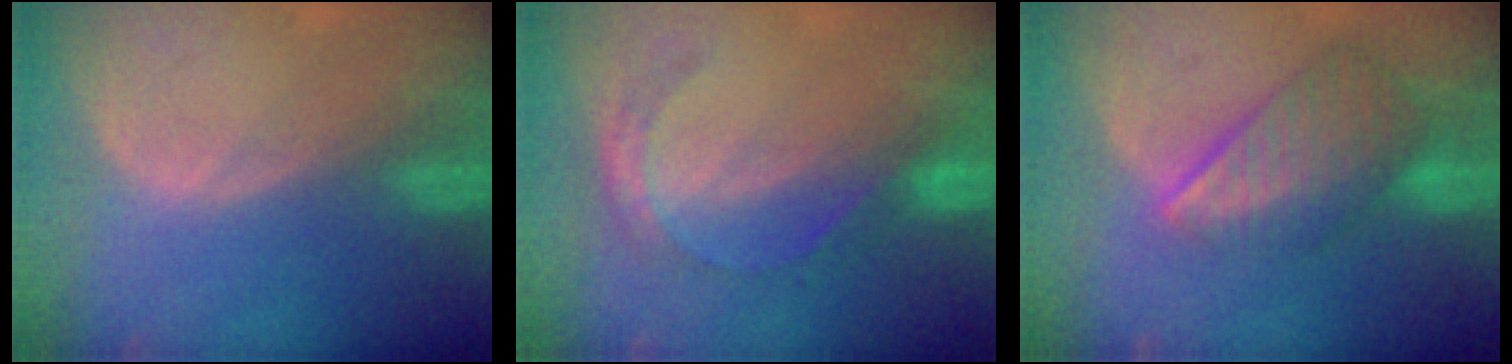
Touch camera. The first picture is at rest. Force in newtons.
{"total": 5.2, "press": 4.6, "slide": 2.5}
{"total": 8.6, "press": 7.5, "slide": 4.1}